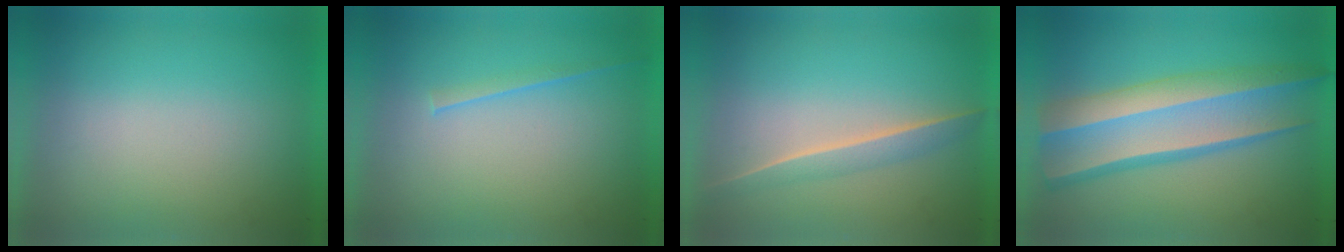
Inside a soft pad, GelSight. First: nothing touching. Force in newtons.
{"total": 1.7}
{"total": 1.5}
{"total": 6.6}